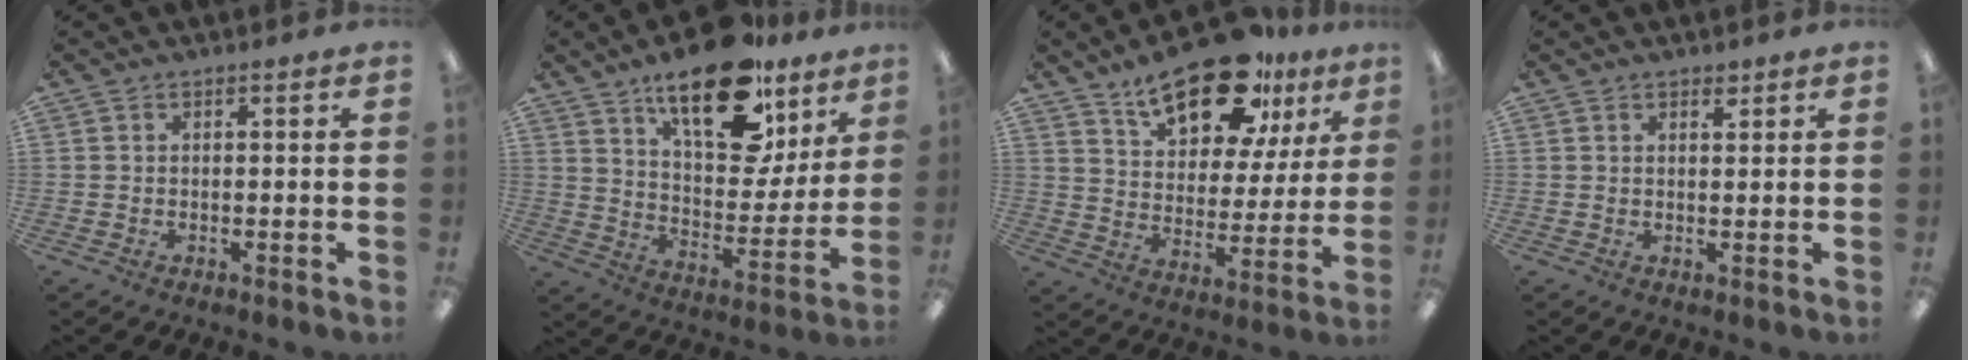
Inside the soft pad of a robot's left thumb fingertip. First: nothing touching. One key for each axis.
{"total": 22.3, "fx": 14.7, "fy": 10.0, "fz": 13.5, "tx": -0.198, "ty": -0.087, "tz": 0.249}
{"total": 20.0, "fx": 13.7, "fy": 9.0, "fz": 11.4, "tx": -0.173, "ty": -0.071, "tz": 0.232}
{"total": 1.9, "fx": 1.5, "fy": 0.7, "fz": 0.8, "tx": -0.008, "ty": -0.003, "tz": 0.026}